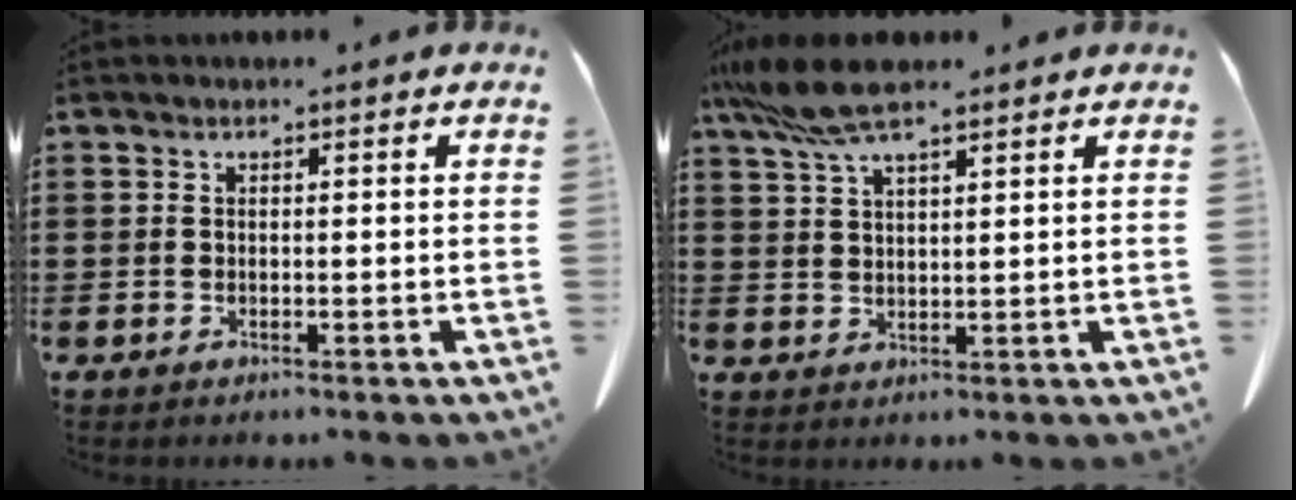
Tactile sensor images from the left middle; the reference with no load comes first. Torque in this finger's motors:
{"motor_torque": [1.63, 0.32, 0.41, 0.19]}